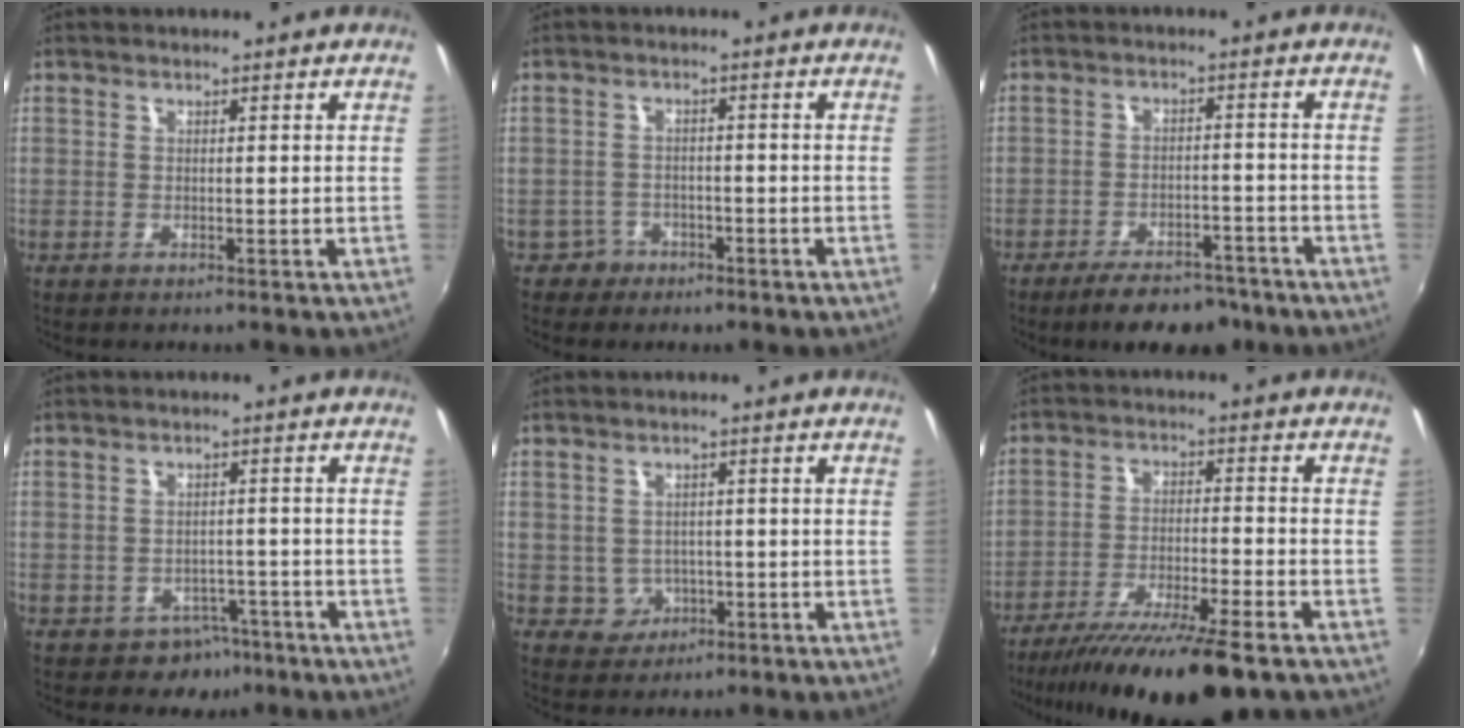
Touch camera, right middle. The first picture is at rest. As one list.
[{"total": 4.0, "force": [-2.4, 3.2, 0.1], "torque": [-0.012, 0.011, -0.038]}, {"total": 10.1, "force": [-8.0, 4.0, 4.8], "torque": [-0.103, 0.001, -0.112]}, {"total": 5.0, "force": [-3.2, 3.8, 0.7], "torque": [-0.020, 0.013, -0.035]}, {"total": 3.5, "force": [-0.9, 3.3, 0.6], "torque": [-0.020, 0.007, -0.002]}, {"total": 17.4, "force": [-13.5, 2.0, 10.7], "torque": [-0.203, -0.037, -0.222]}]